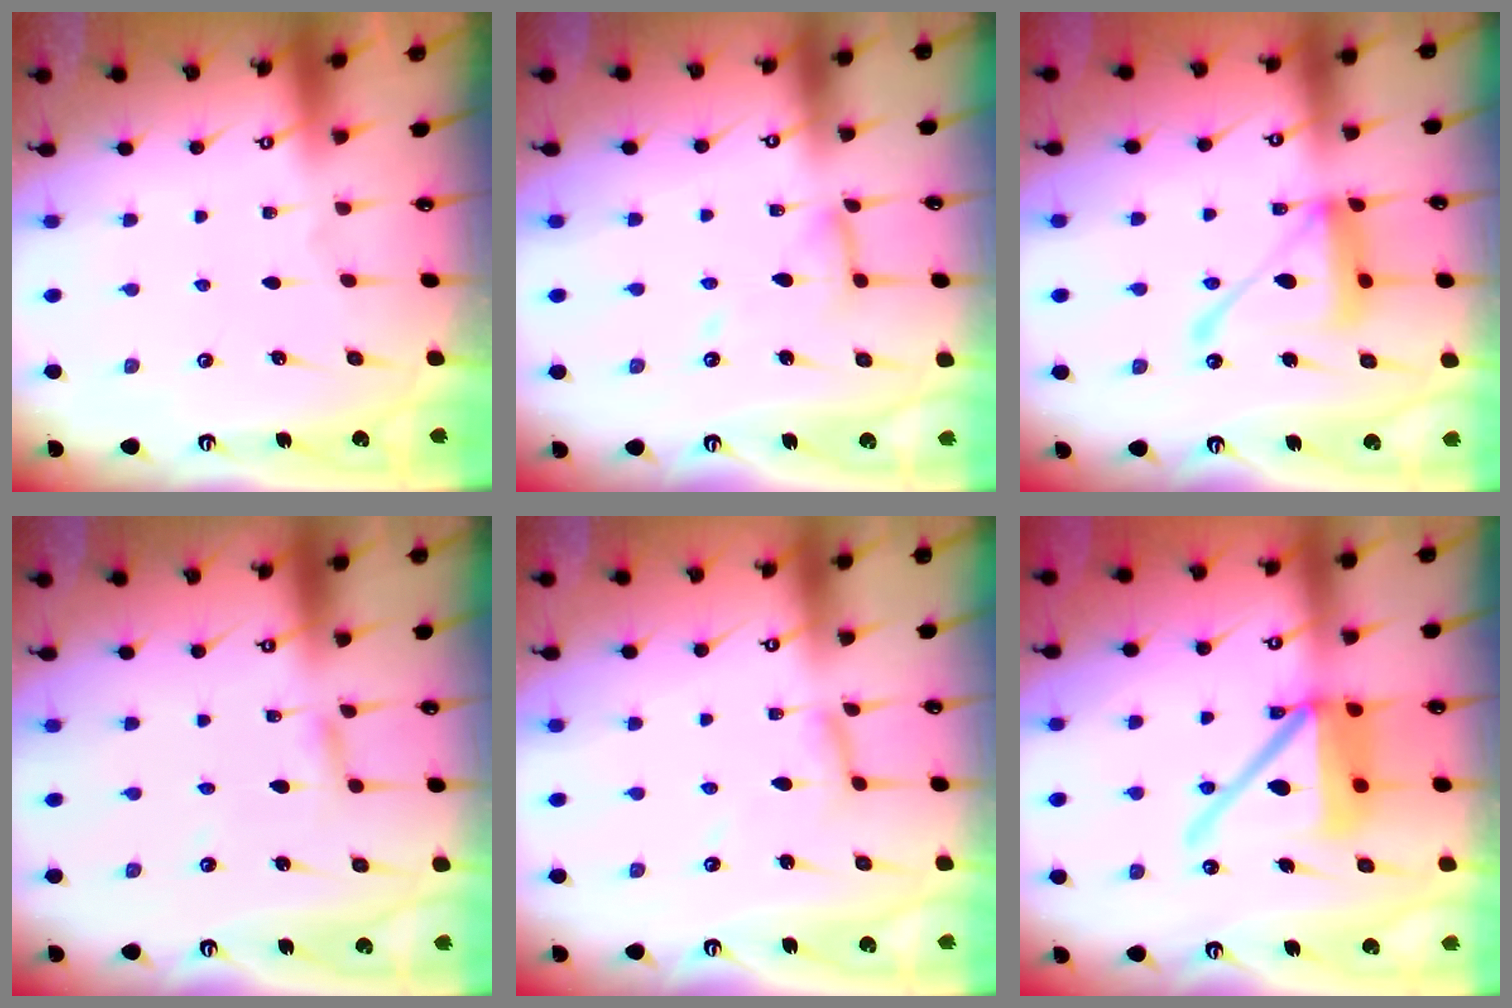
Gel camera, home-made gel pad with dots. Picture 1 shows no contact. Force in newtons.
{"total": 8.6, "press": 8.6, "slide": 0.7}
{"total": 15.6, "press": 15.5, "slide": 1.7}
{"total": 3.0, "press": 3.0, "slide": 0.2}
{"total": 5.2, "press": 5.2, "slide": 0.5}
{"total": 16.4, "press": 16.2, "slide": 2.3}